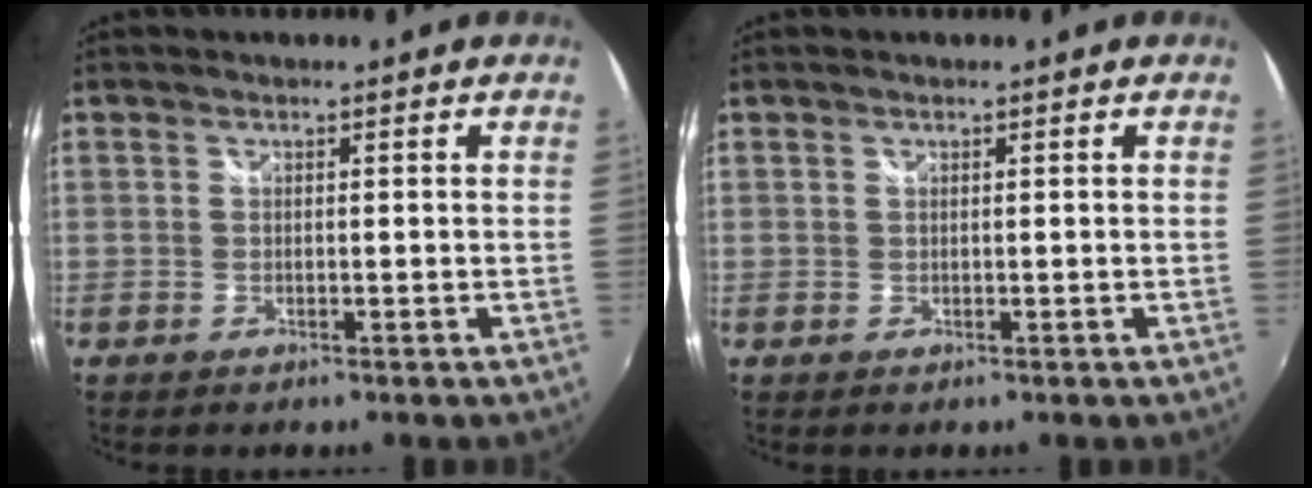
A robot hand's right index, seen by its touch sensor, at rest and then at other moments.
{"total": 0.0}